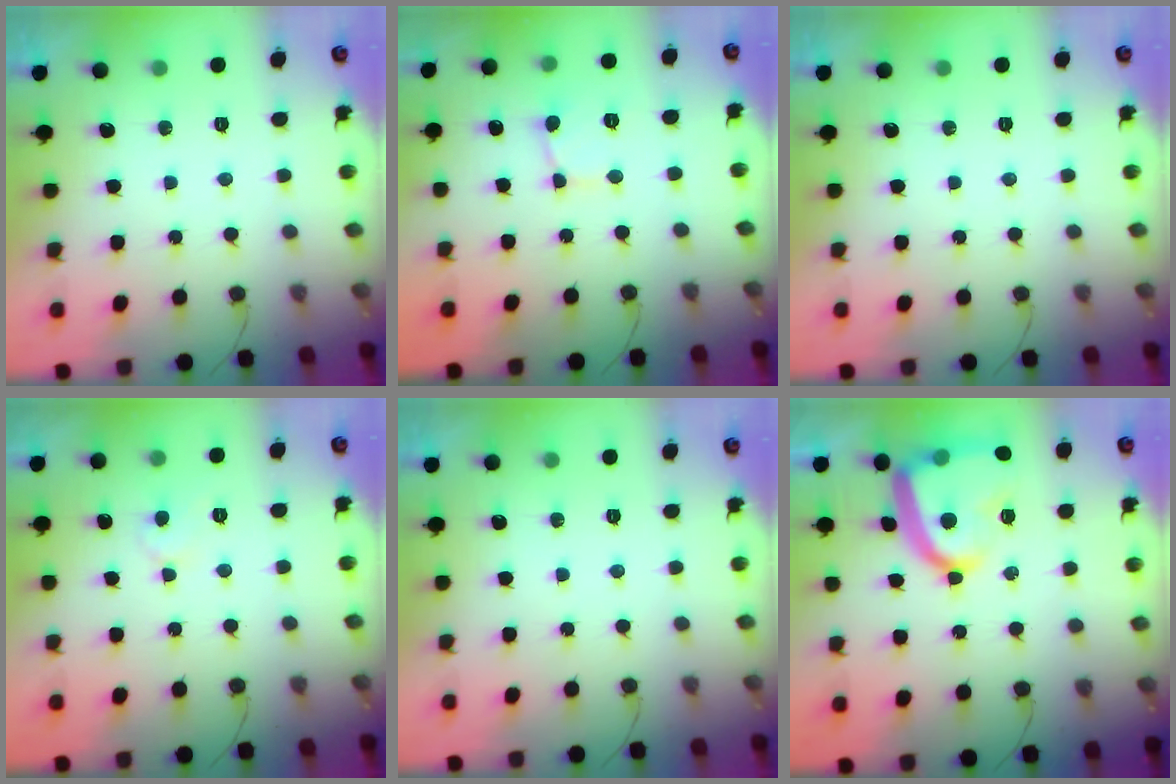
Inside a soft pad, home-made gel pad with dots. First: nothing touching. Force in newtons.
{"total": 1.8, "press": 1.7, "slide": 0.2}
{"total": 0.0}
{"total": 3.7, "press": 3.7, "slide": 0.3}
{"total": 0.0}
{"total": 17.1, "press": 17.0, "slide": 1.2}